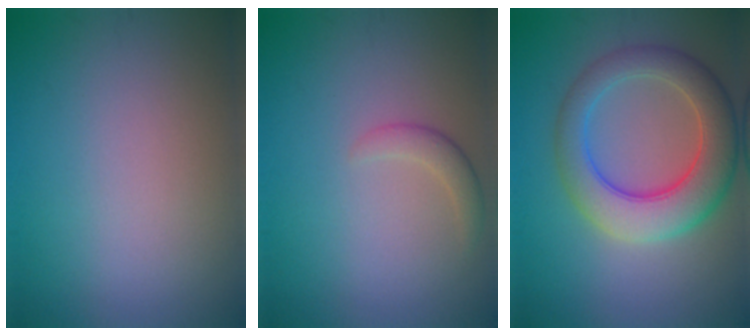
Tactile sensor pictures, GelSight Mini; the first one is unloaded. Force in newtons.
{"total": 1.5, "press": 1.5, "slide": 0.1}
{"total": 7.3, "press": 7.2, "slide": 0.4}